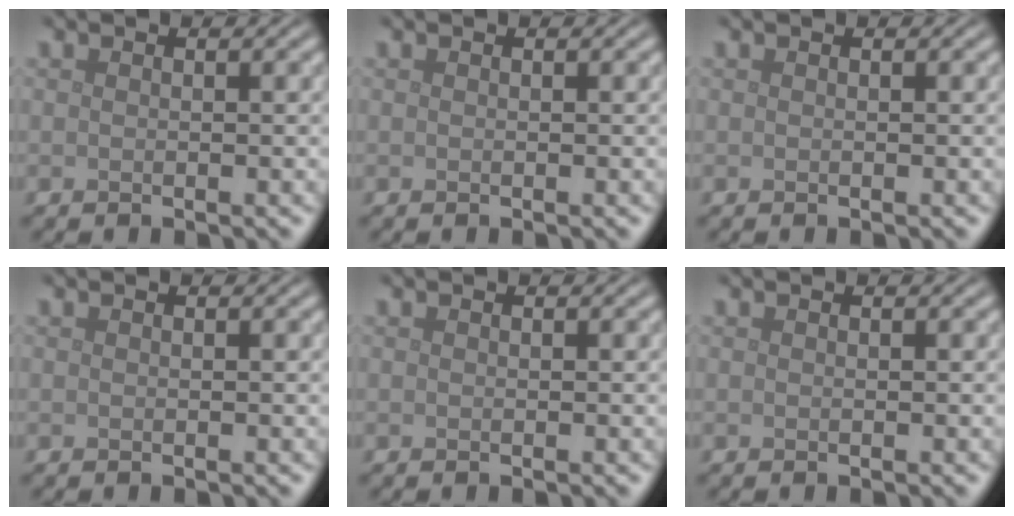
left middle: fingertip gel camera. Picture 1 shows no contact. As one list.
[{"total": 0.0}, {"total": 0.0}, {"total": 0.0}, {"total": 0.0}, {"total": 0.0}]